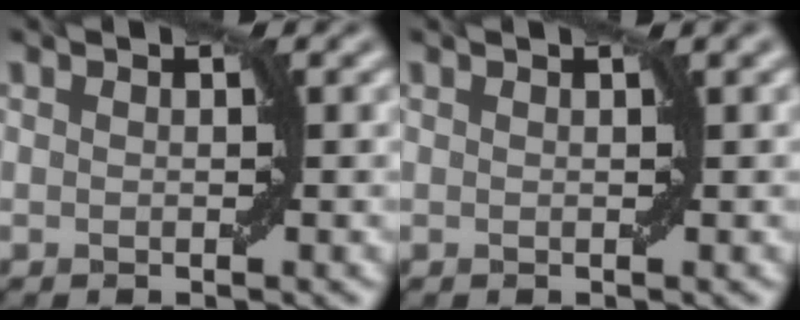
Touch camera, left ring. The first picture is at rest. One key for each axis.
{"total": 0.8, "fx": 0.5, "fy": 0.0, "fz": 0.6, "tx": -0.009, "ty": 0.006, "tz": 0.009}